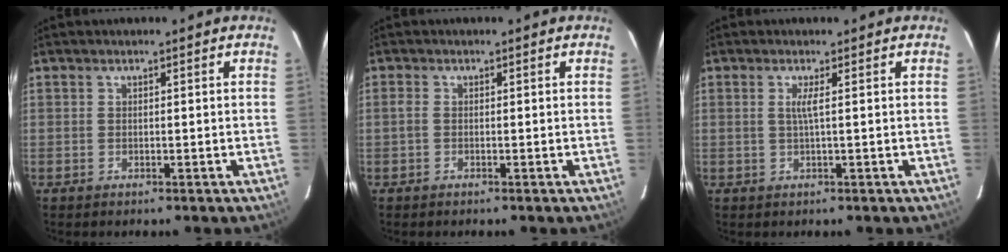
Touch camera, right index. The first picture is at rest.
{"total": 0.8, "force": [-0.2, 0.5, 0.7], "torque": [-0.014, 0.002, -0.005]}
{"total": 1.6, "force": [0.4, -0.6, 1.4], "torque": [-0.023, -0.001, 0.007]}